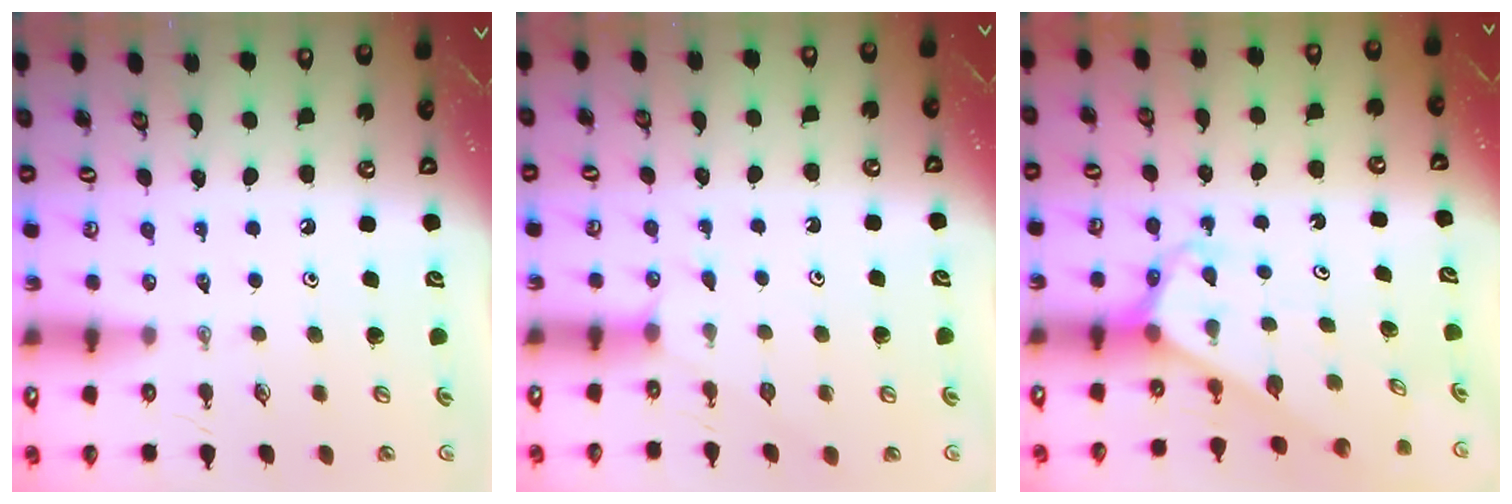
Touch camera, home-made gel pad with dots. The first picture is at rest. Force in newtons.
{"total": 3.2, "press": 3.2, "slide": 0.4}
{"total": 3.5, "press": 3.5, "slide": 0.5}